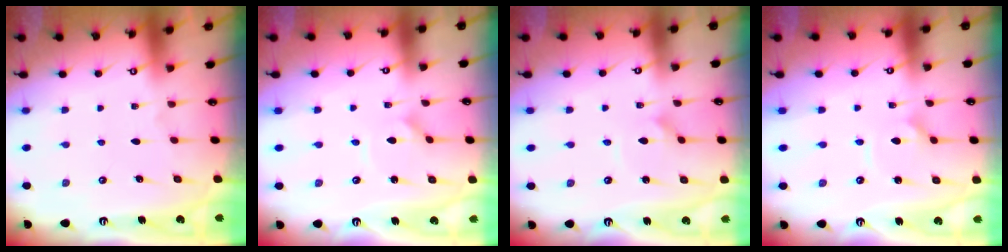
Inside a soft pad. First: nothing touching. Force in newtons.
{"total": 0.8, "press": 0.8, "slide": 0.2}
{"total": 1.8, "press": 1.8, "slide": 0.0}
{"total": 2.1, "press": 2.1, "slide": 0.6}